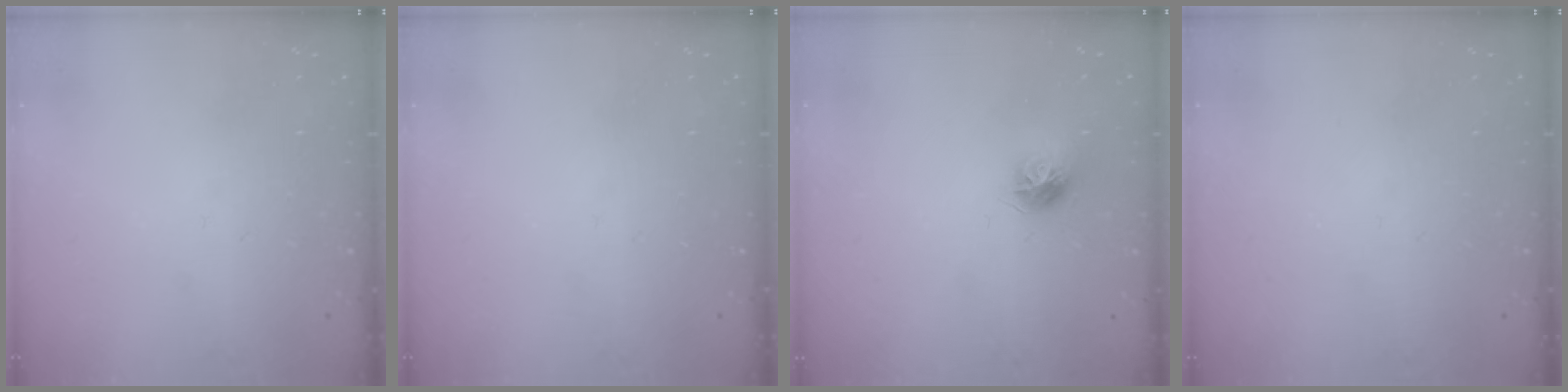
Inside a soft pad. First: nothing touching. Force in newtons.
{"total": 0.0}
{"total": 8.8, "press": 8.8, "slide": 0.4}
{"total": 0.0}